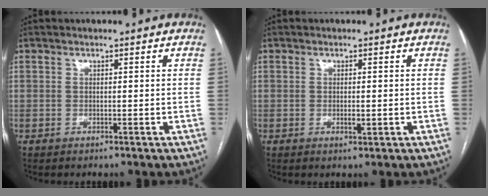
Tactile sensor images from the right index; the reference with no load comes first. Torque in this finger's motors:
{"motor_torque": [0.08, 0.14, 0.01, 0.00]}